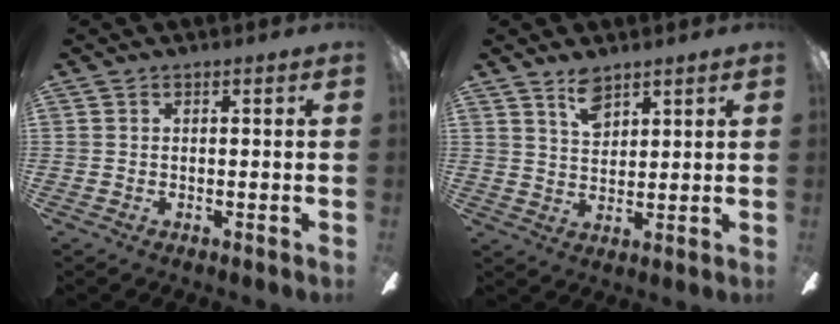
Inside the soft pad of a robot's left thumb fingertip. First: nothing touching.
{"total": 5.9, "force": [4.4, 2.9, 2.7], "torque": [-0.040, -0.017, 0.077]}